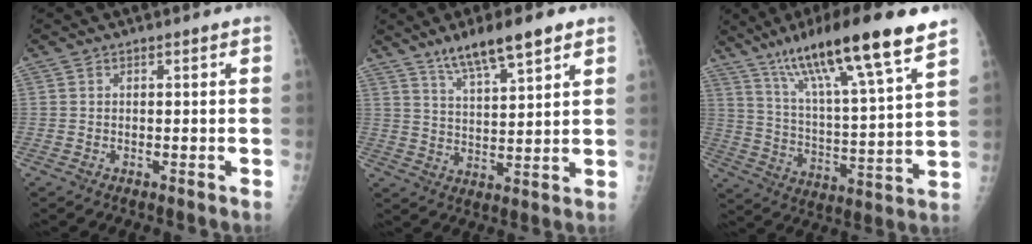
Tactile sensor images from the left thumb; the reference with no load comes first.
{"total": 10.5, "force": [7.2, 2.2, 7.3], "torque": [-0.114, -0.029, 0.126]}
{"total": 21.5, "force": [14.1, 2.5, 16.0], "torque": [-0.256, -0.043, 0.239]}